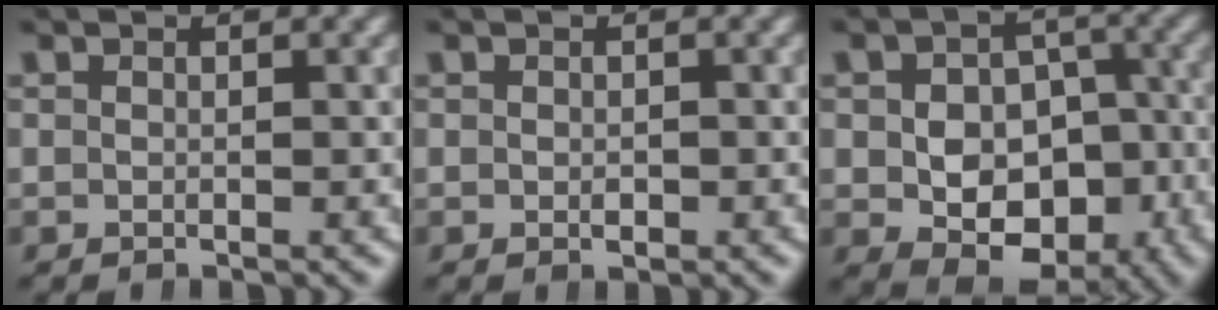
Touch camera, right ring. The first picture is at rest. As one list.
[{"total": 0.7, "force": [-0.2, 0.4, 0.5], "torque": [-0.013, -0.009, 0.000]}, {"total": 9.1, "force": [-3.2, 6.8, 5.1], "torque": [-0.080, -0.054, -0.032]}]